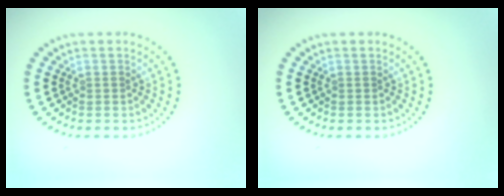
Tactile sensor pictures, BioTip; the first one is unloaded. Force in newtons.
{"total": 0.0}